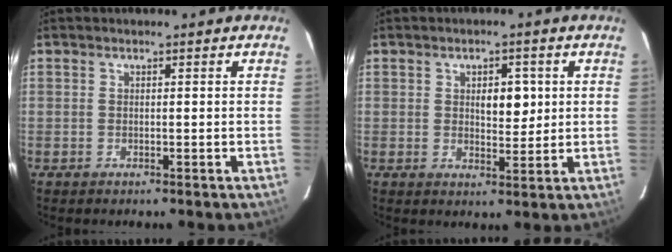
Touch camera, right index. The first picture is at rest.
{"total": 4.5, "force": [1.1, 2.2, 3.7], "torque": [-0.052, 0.001, 0.019]}